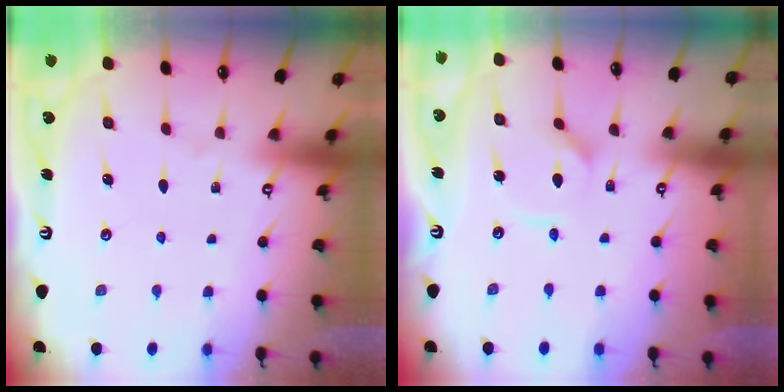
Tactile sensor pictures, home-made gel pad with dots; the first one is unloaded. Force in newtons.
{"total": 2.5, "press": 2.5, "slide": 0.4}